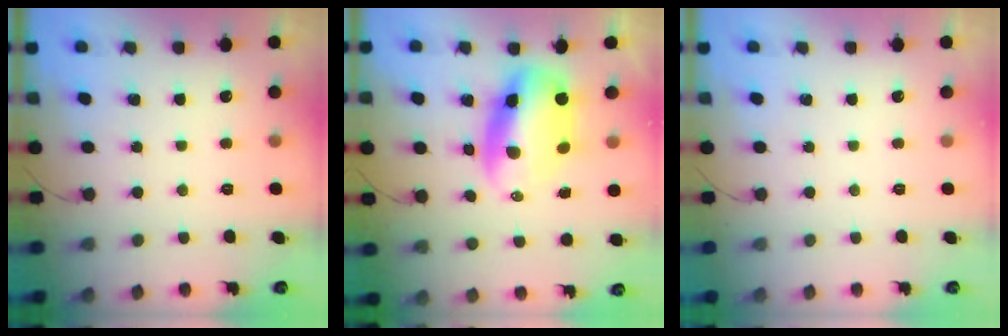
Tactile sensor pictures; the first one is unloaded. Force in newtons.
{"total": 9.8, "press": 9.5, "slide": 2.5}
{"total": 0.0}